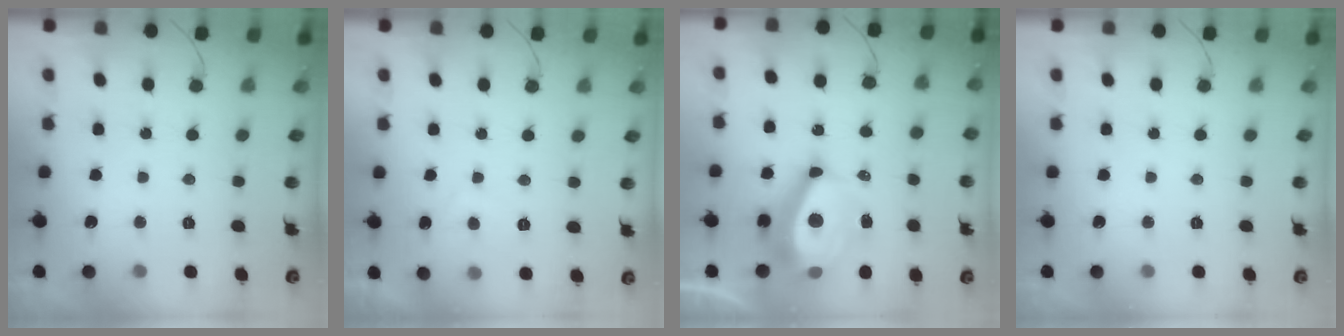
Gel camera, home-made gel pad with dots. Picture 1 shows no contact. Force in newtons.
{"total": 2.4, "press": 2.3, "slide": 0.6}
{"total": 11.5, "press": 11.1, "slide": 3.0}
{"total": 0.0}